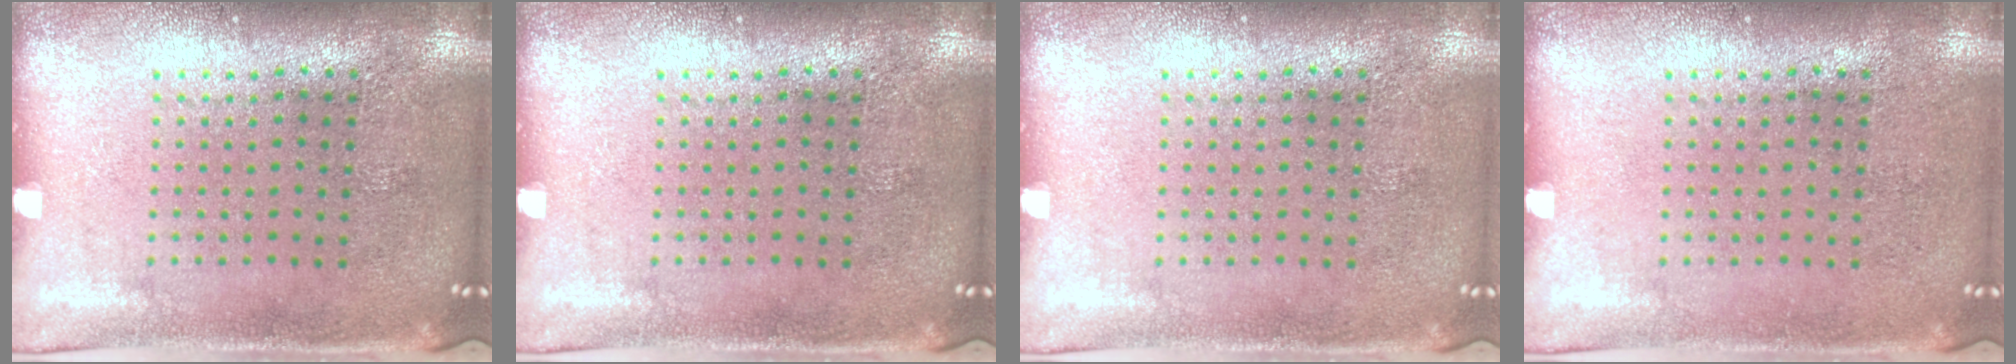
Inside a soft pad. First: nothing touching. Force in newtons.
{"total": 0.0}
{"total": 0.0}
{"total": 0.0}